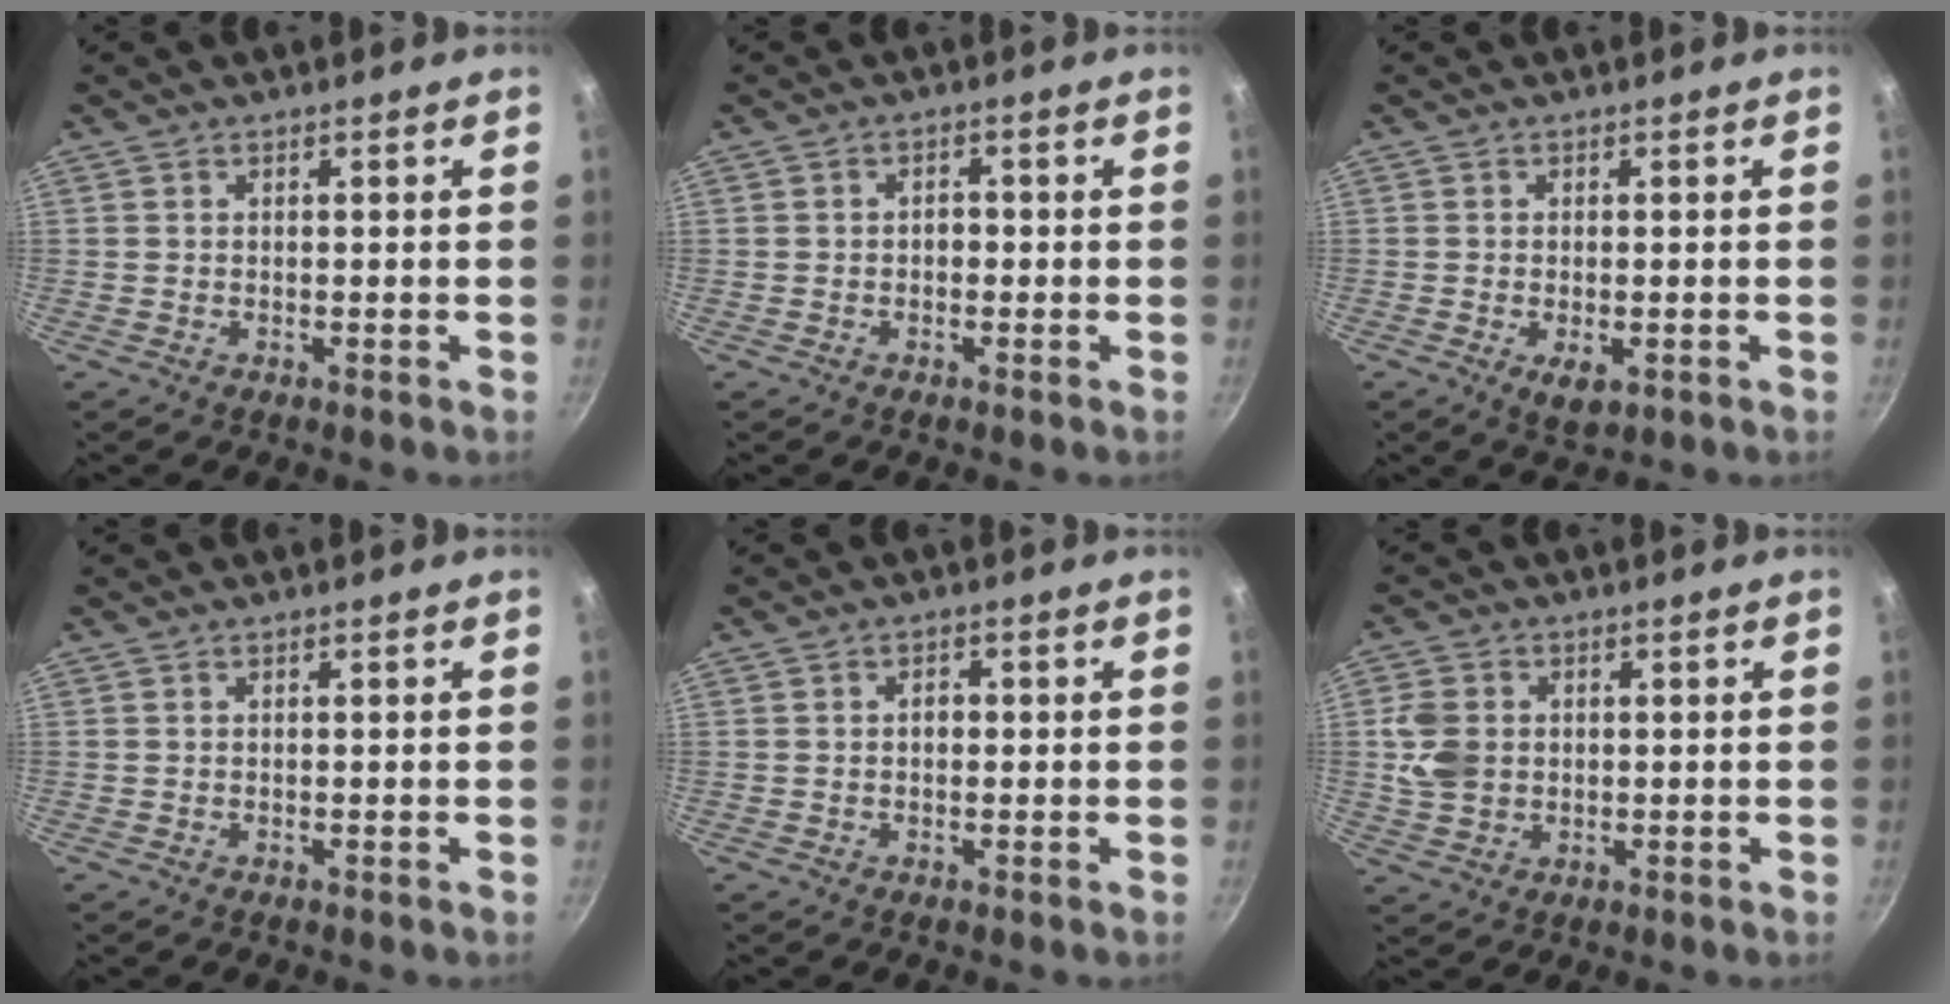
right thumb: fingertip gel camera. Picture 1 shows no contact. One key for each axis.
{"total": 1.8, "fx": -0.5, "fy": 1.4, "fz": 1.1, "tx": -0.007, "ty": 0.010, "tz": -0.008}
{"total": 3.7, "fx": -1.2, "fy": 1.8, "fz": 3.0, "tx": -0.046, "ty": -0.009, "tz": -0.014}
{"total": 0.0}
{"total": 1.6, "fx": -0.1, "fy": 1.2, "fz": 1.1, "tx": -0.011, "ty": 0.007, "tz": -0.002}
{"total": 7.0, "fx": 0.6, "fy": 5.7, "fz": 4.0, "tx": -0.065, "ty": 0.002, "tz": 0.009}